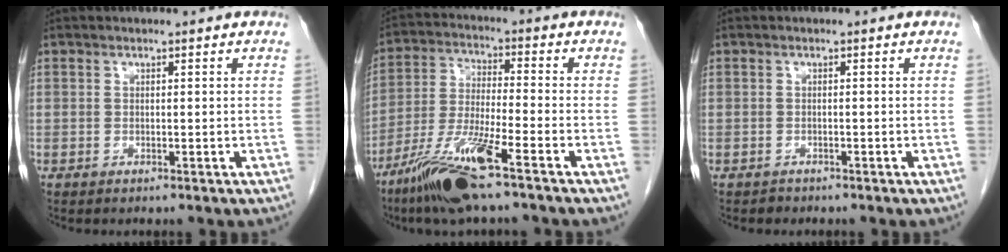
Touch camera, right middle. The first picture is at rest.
{"total": 12.1, "force": [-7.6, 0.3, 9.4], "torque": [-0.193, -0.030, -0.147]}
{"total": 0.7, "force": [-0.6, 0.3, -0.2], "torque": [-0.004, 0.000, -0.014]}